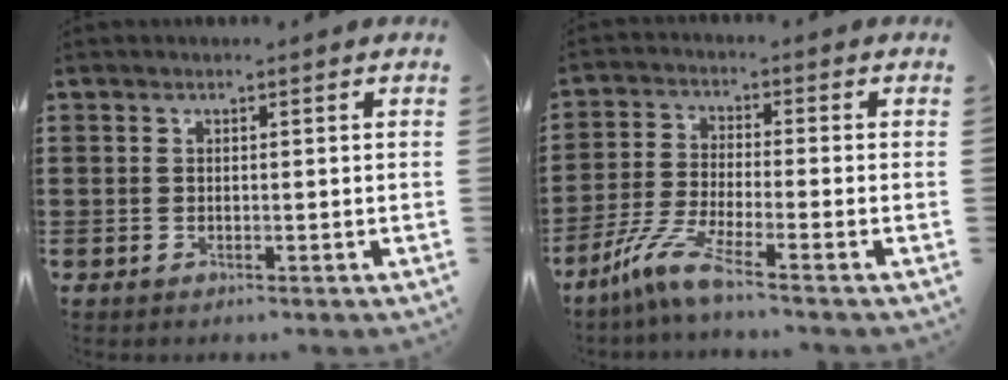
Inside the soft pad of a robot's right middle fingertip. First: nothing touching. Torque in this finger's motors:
{"motor_torque": [1.46, -0.68, 0.40, 0.16]}